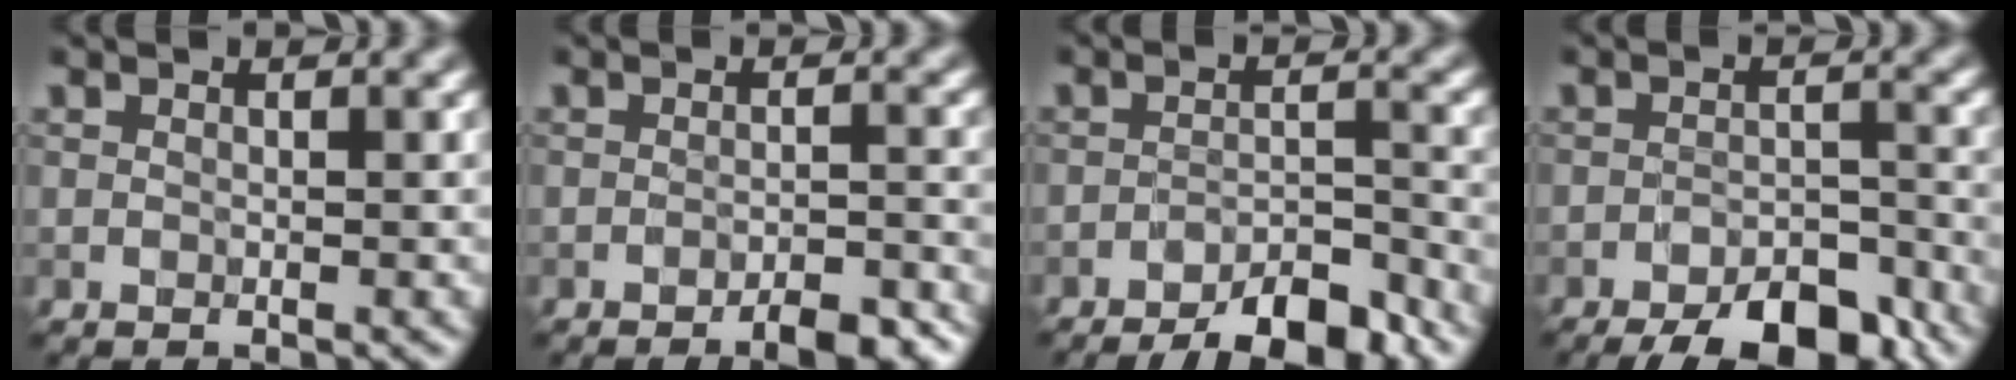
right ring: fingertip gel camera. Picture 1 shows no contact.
{"total": 3.5, "force": [-2.5, 0.7, 2.4], "torque": [-0.035, 0.000, -0.037]}
{"total": 7.1, "force": [-5.5, 1.7, 4.2], "torque": [-0.057, 0.002, -0.084]}
{"total": 8.6, "force": [-6.5, 2.9, 4.8], "torque": [-0.059, -0.013, -0.093]}